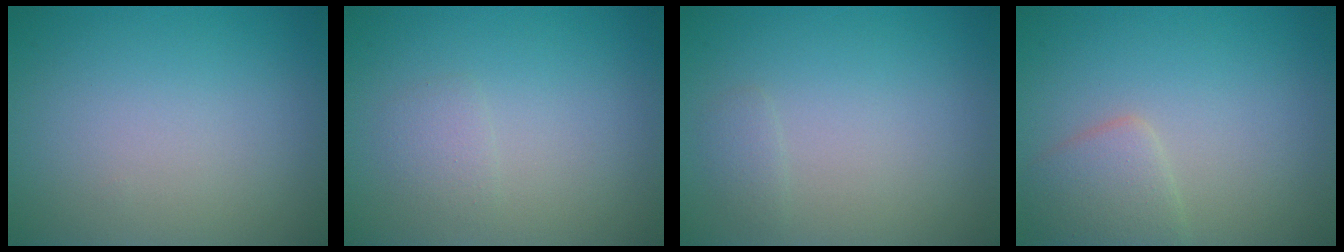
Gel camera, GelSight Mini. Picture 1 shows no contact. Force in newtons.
{"total": 1.2, "press": 1.2, "slide": 0.1}
{"total": 0.8, "press": 0.8, "slide": 0.1}
{"total": 2.5, "press": 2.5, "slide": 0.1}